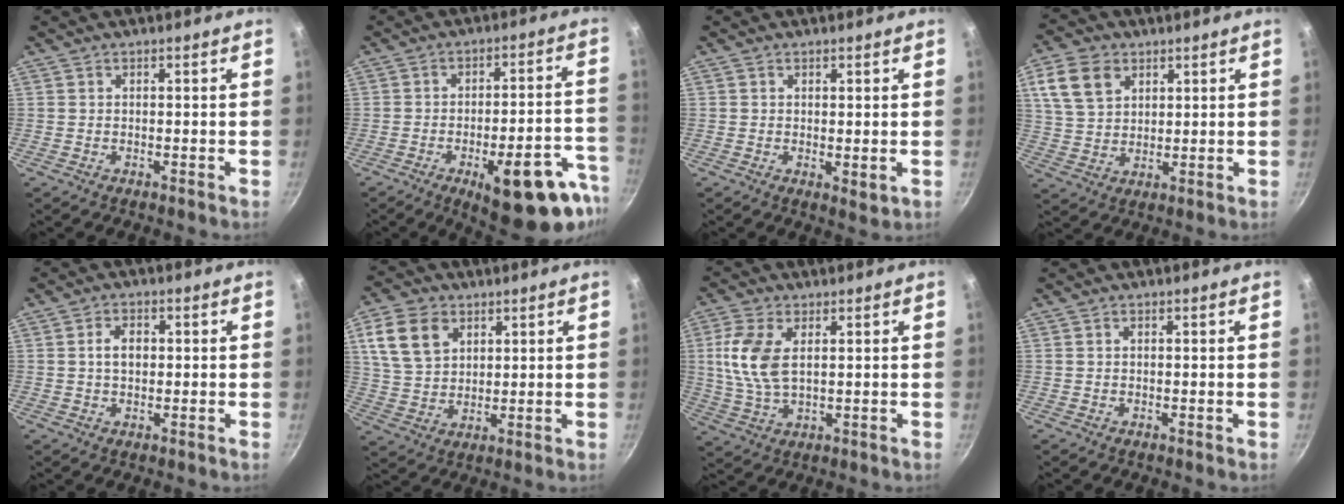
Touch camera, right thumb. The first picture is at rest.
{"total": 19.3, "force": [-9.5, 6.8, 15.4], "torque": [-0.148, 0.040, -0.121]}
{"total": 2.4, "force": [0.5, 1.3, 1.9], "torque": [-0.027, -0.009, 0.008]}
{"total": 9.9, "force": [4.4, 6.9, 5.6], "torque": [-0.093, -0.001, 0.086]}
{"total": 3.7, "force": [0.3, 2.5, 2.7], "torque": [-0.033, 0.009, 0.004]}
{"total": 11.1, "force": [4.5, 7.8, 6.4], "torque": [-0.106, -0.004, 0.089]}
{"total": 9.8, "force": [2.1, 5.3, 8.0], "torque": [-0.168, -0.002, 0.044]}
{"total": 0.0}